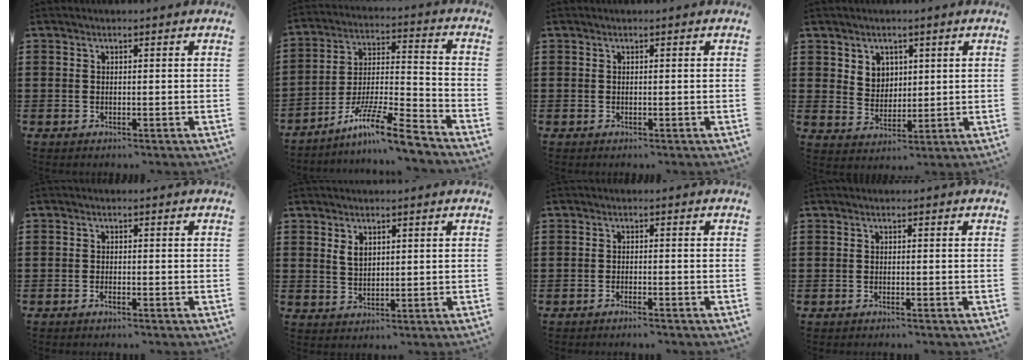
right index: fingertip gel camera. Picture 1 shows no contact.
{"total": 11.0, "force": [-8.8, 0.6, 6.5], "torque": [-0.114, 0.011, -0.173]}
{"total": 0.0}
{"total": 4.3, "force": [2.3, 3.5, 0.9], "torque": [-0.025, 0.006, 0.041]}
{"total": 0.9, "force": [-0.7, 0.2, 0.5], "torque": [-0.013, -0.004, -0.011]}
{"total": 2.3, "force": [1.2, 1.4, 1.4], "torque": [-0.031, 0.004, 0.022]}
{"total": 1.1, "force": [-1.0, -0.1, 0.4], "torque": [-0.009, -0.001, -0.020]}
{"total": 0.5, "force": [-0.5, -0.2, 0.2], "torque": [-0.004, -0.003, -0.009]}